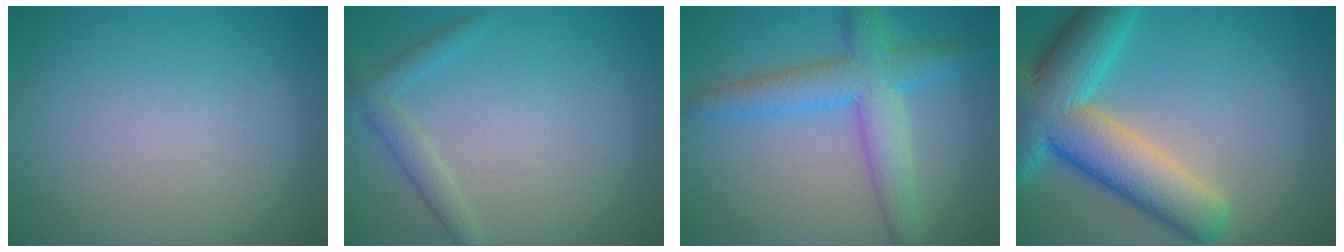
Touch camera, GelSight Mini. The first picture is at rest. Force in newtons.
{"total": 2.0, "press": 2.0, "slide": 0.1}
{"total": 5.6, "press": 5.6, "slide": 0.3}
{"total": 10.4, "press": 10.4, "slide": 0.7}